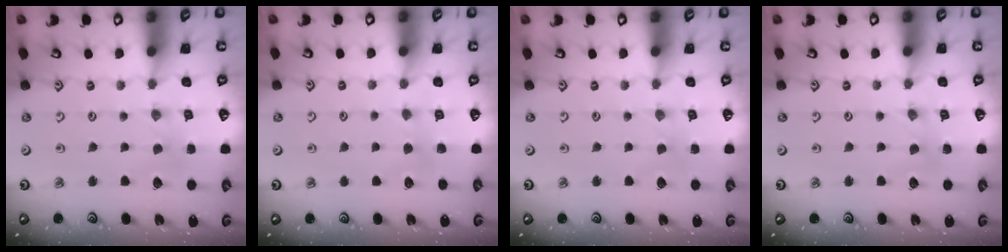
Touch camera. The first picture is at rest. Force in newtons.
{"total": 3.2, "press": 3.2, "slide": 0.5}
{"total": 0.7, "press": 0.7, "slide": 0.2}
{"total": 0.8, "press": 0.8, "slide": 0.1}